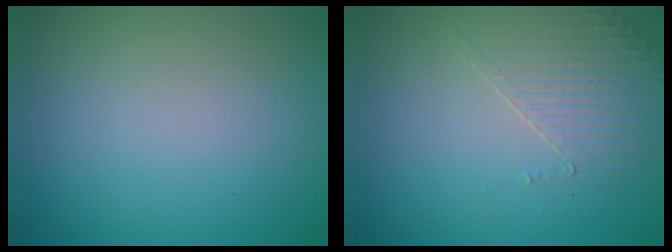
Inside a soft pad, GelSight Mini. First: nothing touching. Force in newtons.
{"total": 1.8, "press": 1.2, "slide": 1.3}